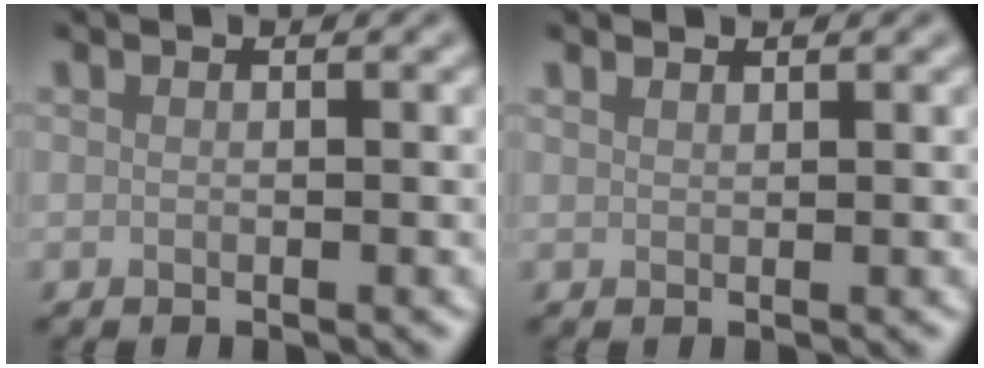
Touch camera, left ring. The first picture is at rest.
{"total": 0.7, "force": [0.7, 0.0, 0.0], "torque": [-0.004, -0.003, 0.009]}